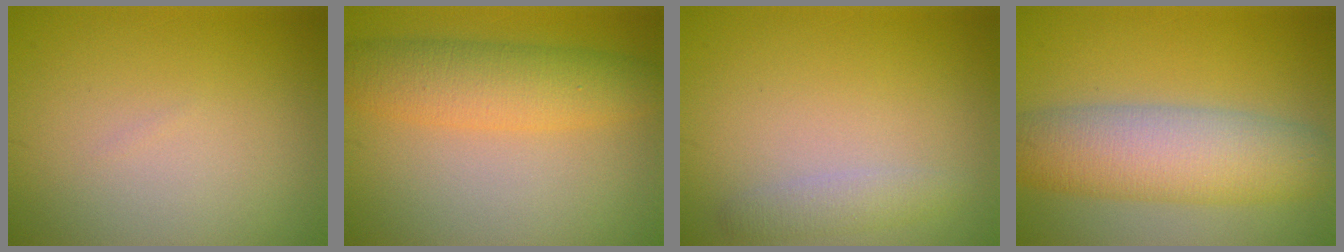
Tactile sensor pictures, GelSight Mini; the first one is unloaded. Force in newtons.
{"total": 5.3, "press": 5.3, "slide": 0.3}
{"total": 1.7, "press": 1.7, "slide": 0.0}
{"total": 7.8, "press": 7.8, "slide": 0.4}